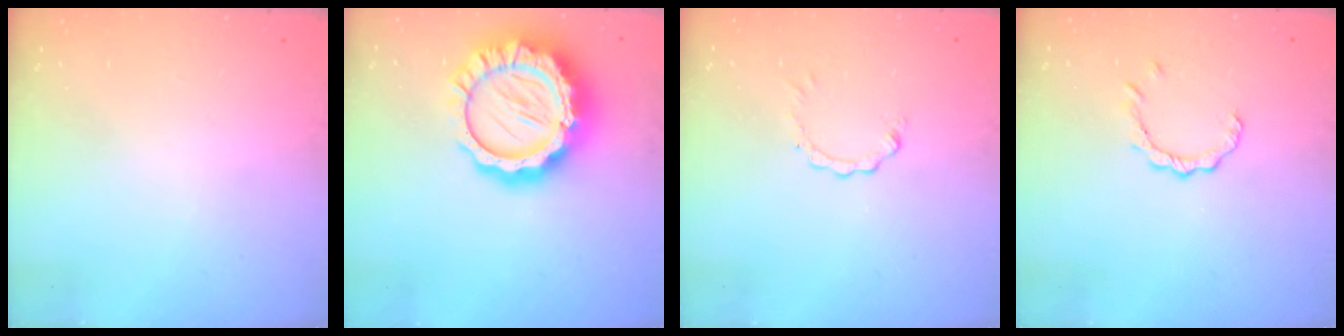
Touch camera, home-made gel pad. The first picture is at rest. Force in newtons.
{"total": 20.5, "press": 20.4, "slide": 1.9}
{"total": 0.0}
{"total": 2.4, "press": 2.4, "slide": 0.3}